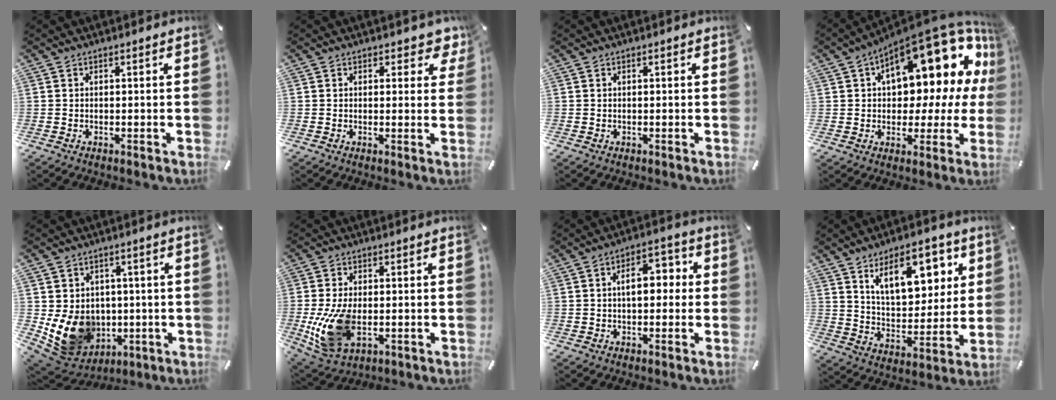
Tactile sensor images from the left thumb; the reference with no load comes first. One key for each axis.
{"total": 3.4, "fx": 2.1, "fy": 2.1, "fz": 1.6, "tx": -0.006, "ty": -0.006, "tz": 0.030}
{"total": 0.0}
{"total": 20.8, "fx": 10.0, "fy": 9.5, "fz": 15.6, "tx": -0.200, "ty": -0.084, "tz": 0.160}
{"total": 13.1, "fx": -1.5, "fy": 11.5, "fz": 6.1, "tx": -0.119, "ty": -0.003, "tz": -0.014}
{"total": 13.2, "fx": -2.1, "fy": 8.4, "fz": 10.0, "tx": -0.214, "ty": -0.008, "tz": -0.033}
{"total": 7.2, "fx": 0.2, "fy": 4.3, "fz": 5.8, "tx": -0.070, "ty": 0.001, "tz": -0.007}
{"total": 15.5, "fx": 8.4, "fy": 8.1, "fz": 10.1, "tx": -0.156, "ty": -0.024, "tz": 0.145}